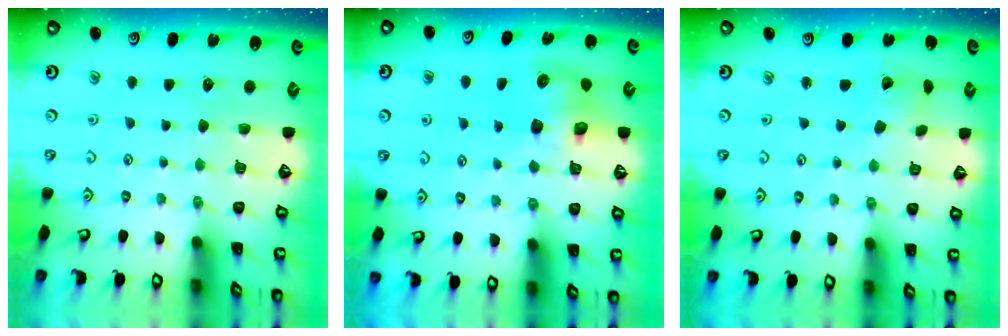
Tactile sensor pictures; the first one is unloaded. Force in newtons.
{"total": 8.3, "press": 8.2, "slide": 0.9}
{"total": 2.5, "press": 2.5, "slide": 0.4}